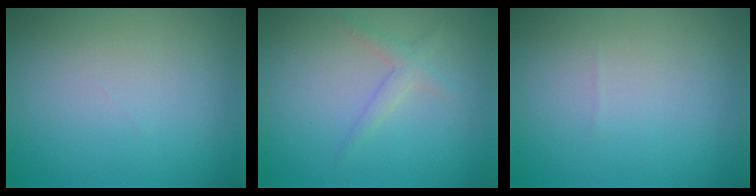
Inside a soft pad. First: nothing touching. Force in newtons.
{"total": 1.4, "press": 1.4, "slide": 0.1}
{"total": 0.0}